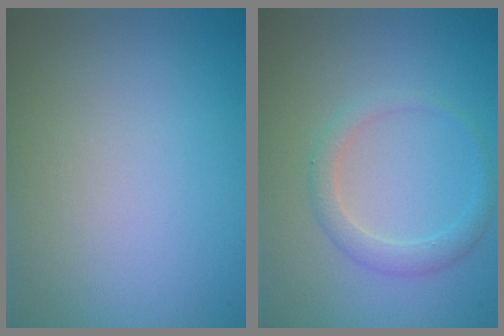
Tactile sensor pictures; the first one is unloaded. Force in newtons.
{"total": 1.9, "press": 1.9, "slide": 0.2}